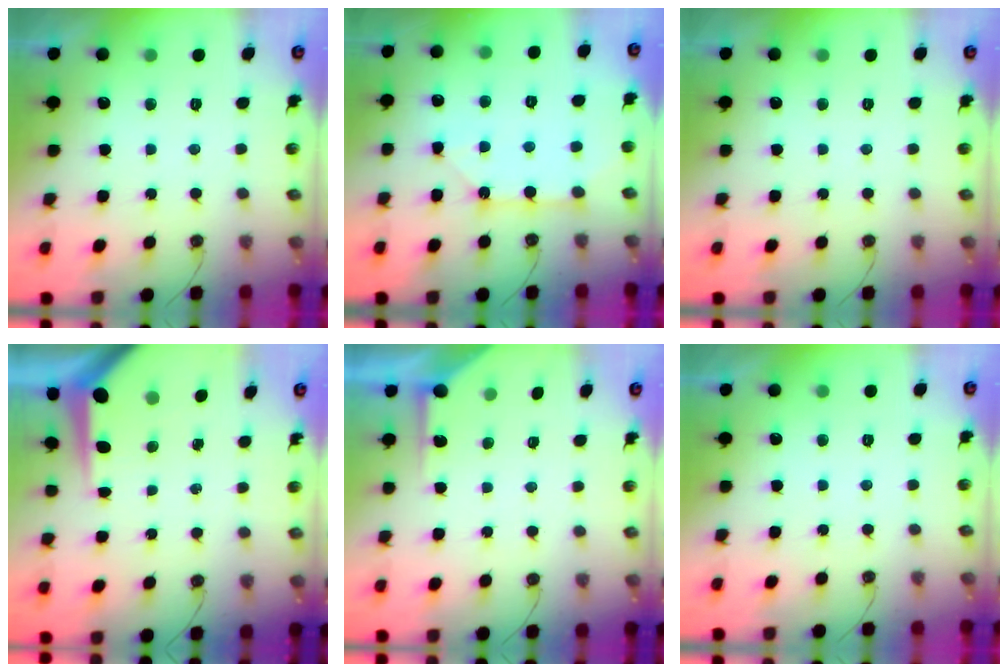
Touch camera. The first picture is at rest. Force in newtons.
{"total": 6.2, "press": 6.2, "slide": 0.6}
{"total": 0.0}
{"total": 6.0, "press": 6.0, "slide": 0.6}
{"total": 3.2, "press": 3.2, "slide": 0.3}
{"total": 0.0}